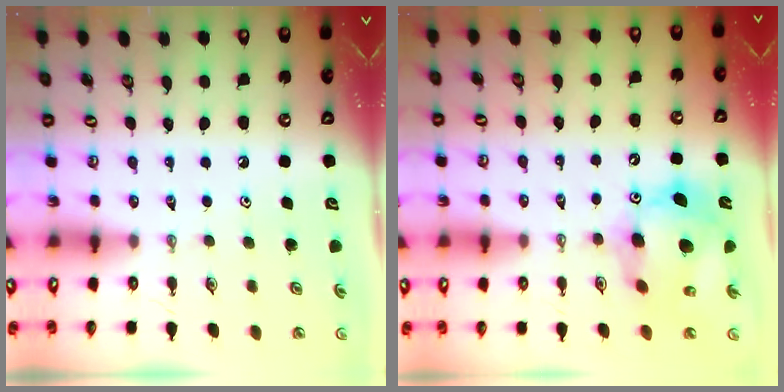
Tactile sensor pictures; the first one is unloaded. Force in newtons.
{"total": 14.3, "press": 14.2, "slide": 1.2}